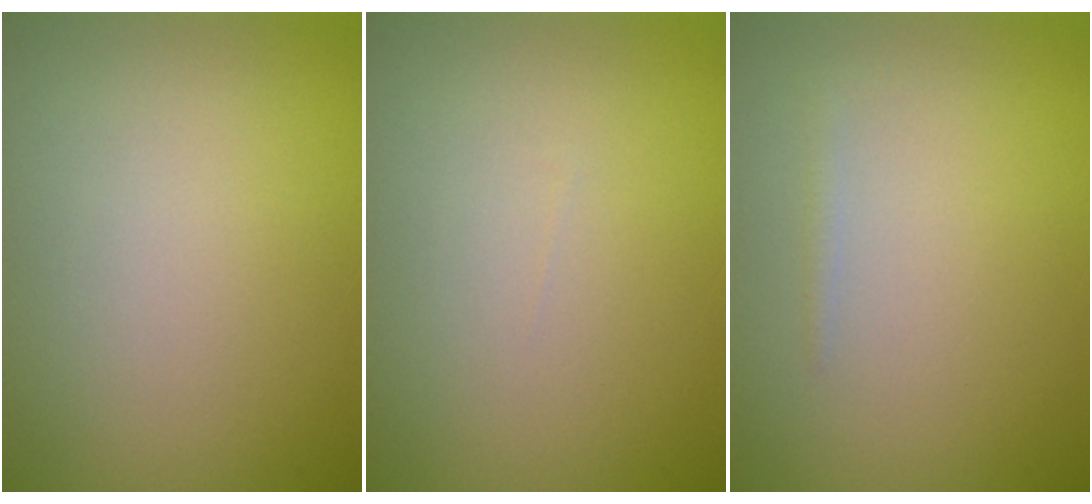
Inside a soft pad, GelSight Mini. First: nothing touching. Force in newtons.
{"total": 0.0}
{"total": 0.6, "press": 0.6, "slide": 0.0}